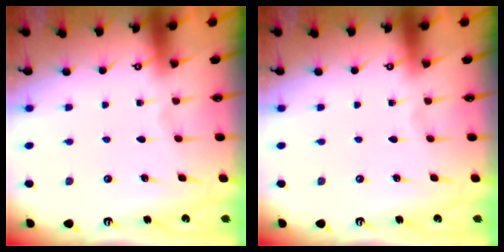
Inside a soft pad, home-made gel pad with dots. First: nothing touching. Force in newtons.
{"total": 0.0}